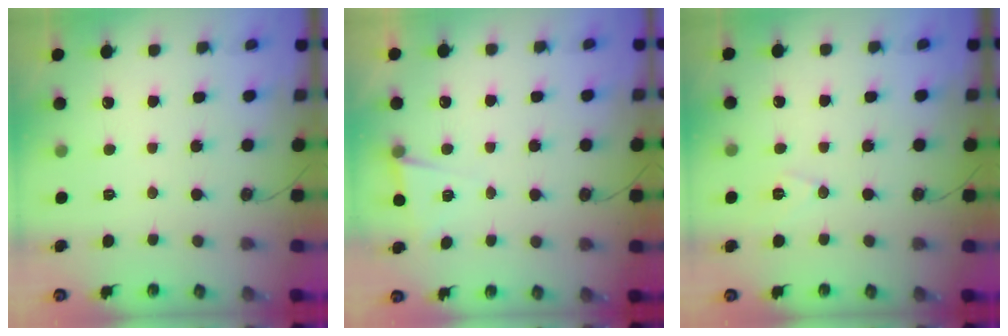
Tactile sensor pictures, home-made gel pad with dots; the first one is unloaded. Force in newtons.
{"total": 3.0, "press": 2.7, "slide": 1.2}
{"total": 6.9, "press": 5.3, "slide": 4.5}